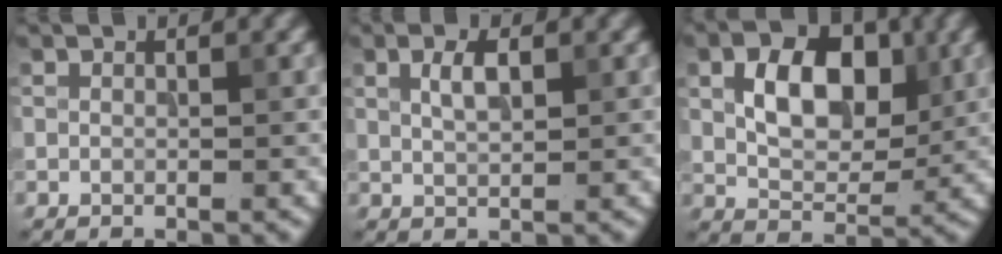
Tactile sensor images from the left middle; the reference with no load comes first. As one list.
[{"total": 2.2, "force": [0.8, 0.9, 1.8], "torque": [-0.038, 0.002, 0.017]}, {"total": 6.5, "force": [1.6, 4.1, 4.8], "torque": [-0.078, 0.000, 0.023]}]